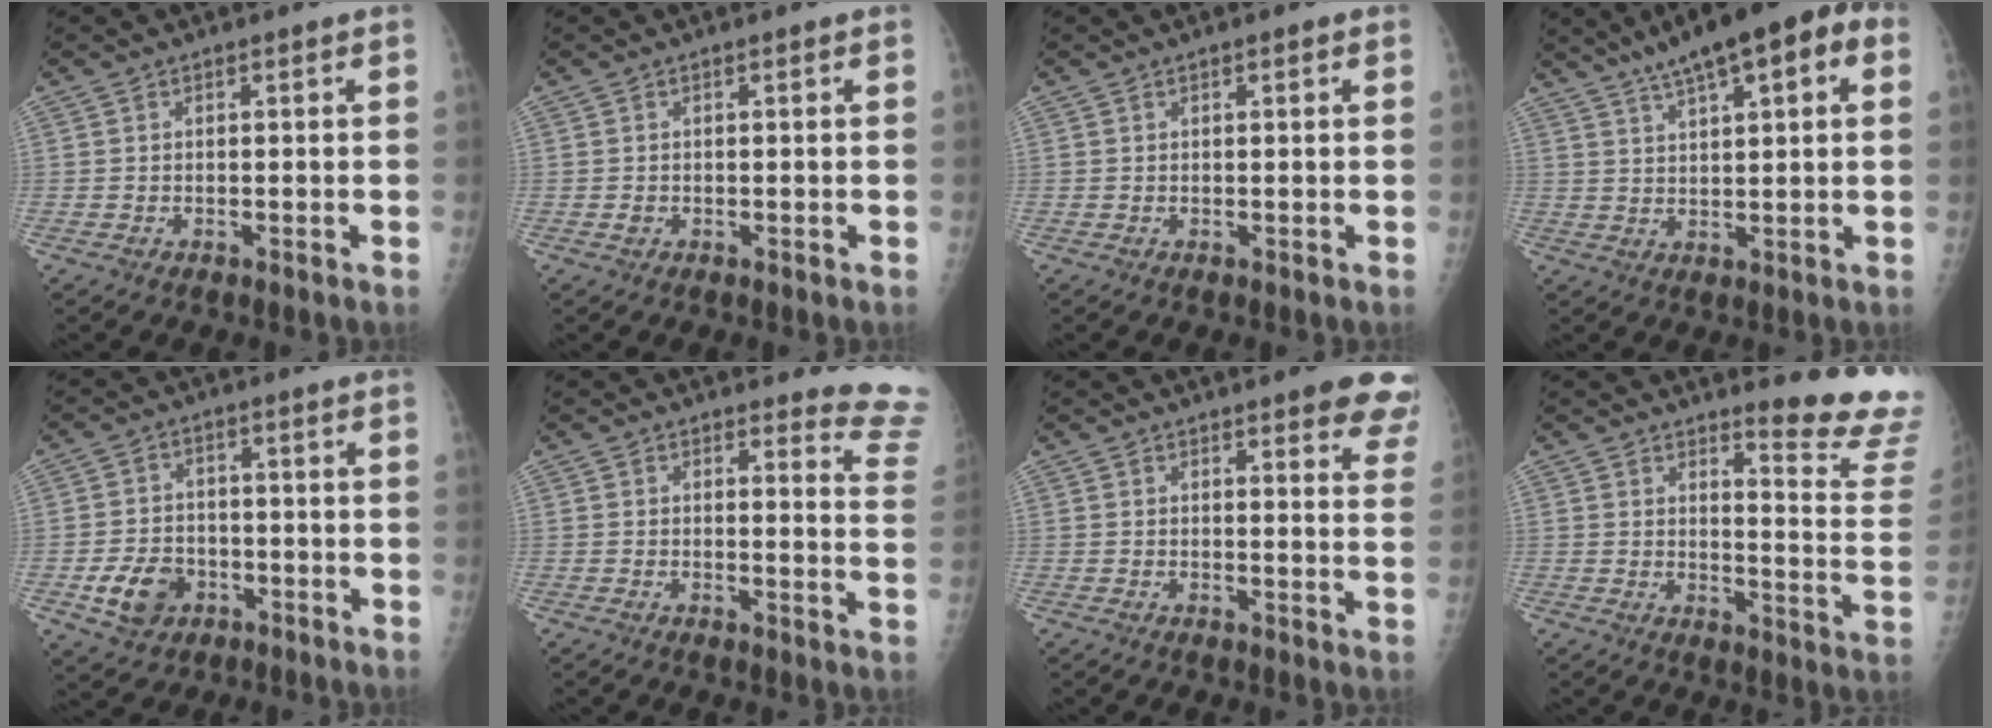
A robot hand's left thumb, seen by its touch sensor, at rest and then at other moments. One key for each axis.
{"total": 0.7, "fx": -0.3, "fy": 0.6, "fz": 0.2, "tx": 0.000, "ty": 0.001, "tz": -0.003}
{"total": 1.3, "fx": 0.6, "fy": 0.4, "fz": 1.0, "tx": -0.015, "ty": 0.001, "tz": 0.006}
{"total": 15.0, "fx": 7.7, "fy": 4.7, "fz": 12.0, "tx": -0.162, "ty": 0.014, "tz": 0.113}
{"total": 7.6, "fx": -3.1, "fy": 5.9, "fz": 3.7, "tx": -0.050, "ty": 0.014, "tz": -0.048}
{"total": 9.8, "fx": 9.7, "fy": 1.2, "fz": 0.0, "tx": 0.044, "ty": -0.122, "tz": 0.066}
{"total": 11.1, "fx": 7.8, "fy": 3.0, "fz": 7.2, "tx": -0.049, "ty": -0.032, "tz": 0.073}
{"total": 13.4, "fx": 12.4, "fy": 0.7, "fz": 4.9, "tx": -0.041, "ty": -0.160, "tz": 0.136}